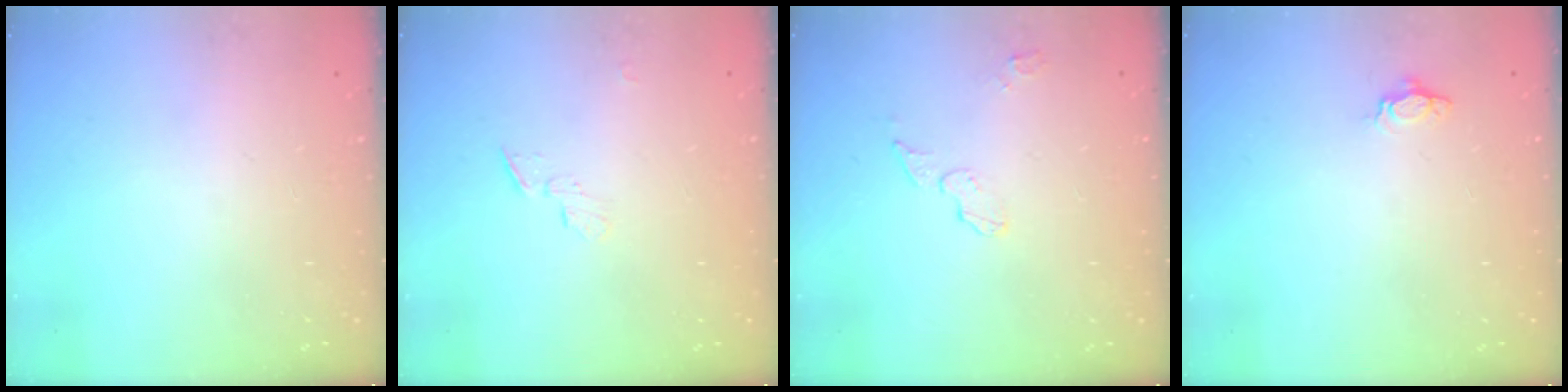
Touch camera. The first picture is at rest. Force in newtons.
{"total": 3.3, "press": 3.3, "slide": 0.3}
{"total": 4.5, "press": 4.5, "slide": 0.2}
{"total": 3.2, "press": 3.2, "slide": 0.4}